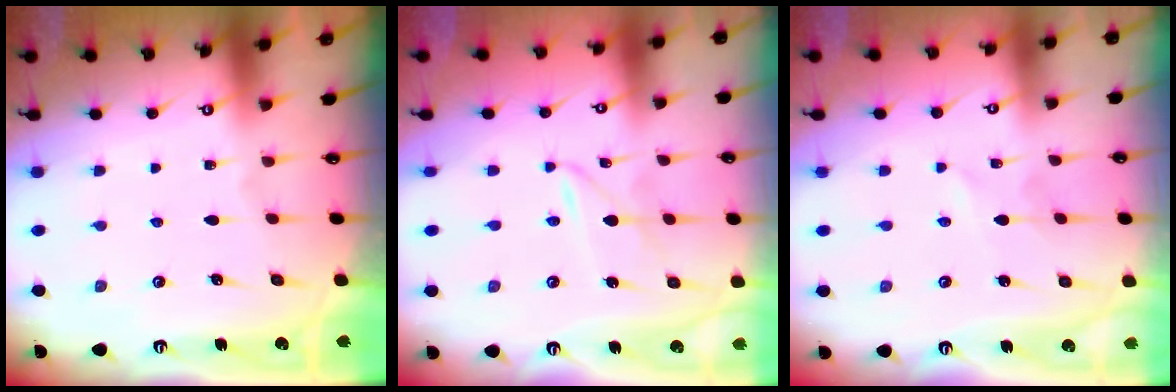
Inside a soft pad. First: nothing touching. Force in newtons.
{"total": 2.3, "press": 2.3, "slide": 0.3}
{"total": 1.0, "press": 1.0, "slide": 0.1}